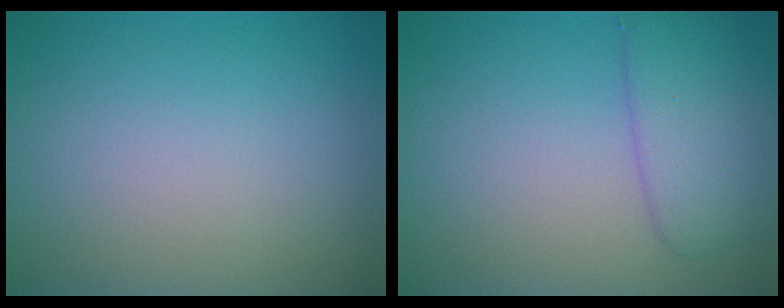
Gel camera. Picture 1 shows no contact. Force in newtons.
{"total": 3.8, "press": 3.8, "slide": 0.2}